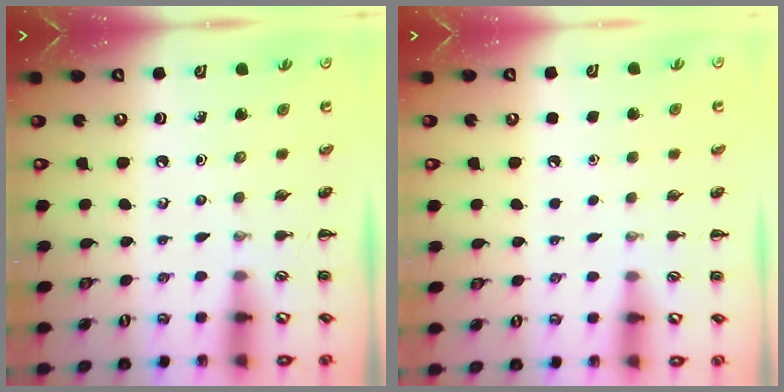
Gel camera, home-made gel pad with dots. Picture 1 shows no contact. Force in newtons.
{"total": 1.7, "press": 1.7, "slide": 0.1}